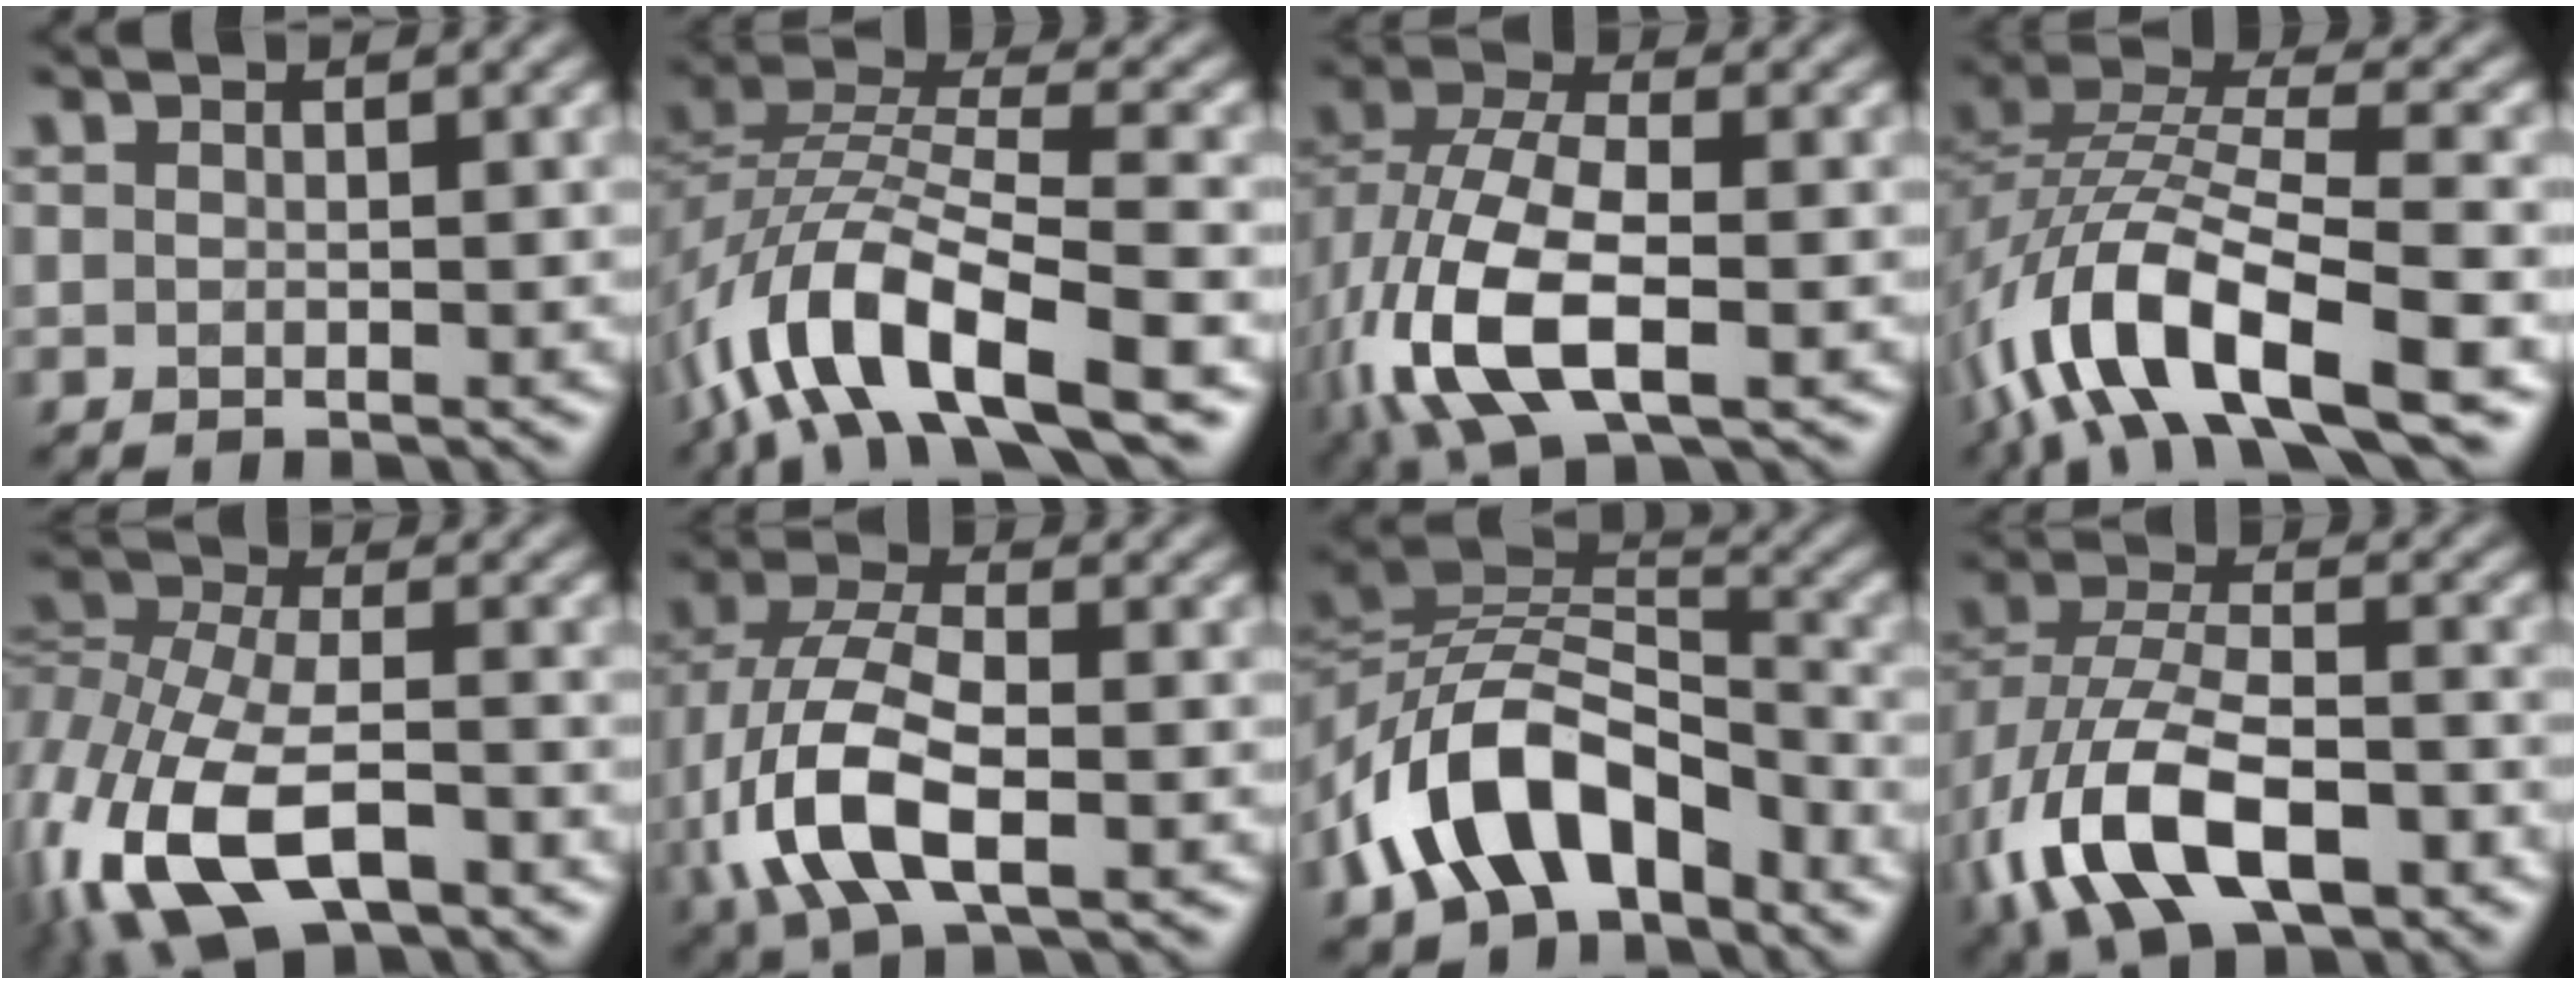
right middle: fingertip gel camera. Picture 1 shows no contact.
{"total": 10.9, "force": [-5.9, 4.2, 8.1], "torque": [-0.153, 0.008, -0.119]}
{"total": 11.2, "force": [-3.9, 5.8, 8.7], "torque": [-0.201, -0.009, -0.075]}
{"total": 11.7, "force": [-5.8, 4.5, 9.1], "torque": [-0.175, 0.006, -0.116]}
{"total": 12.2, "force": [-5.5, 6.6, 8.6], "torque": [-0.201, -0.019, -0.102]}
{"total": 9.6, "force": [-2.4, 4.9, 7.8], "torque": [-0.174, 0.000, -0.051]}
{"total": 10.5, "force": [-5.5, 5.8, 6.9], "torque": [-0.130, 0.015, -0.114]}
{"total": 11.9, "force": [-5.4, 6.3, 8.5], "torque": [-0.177, -0.005, -0.097]}